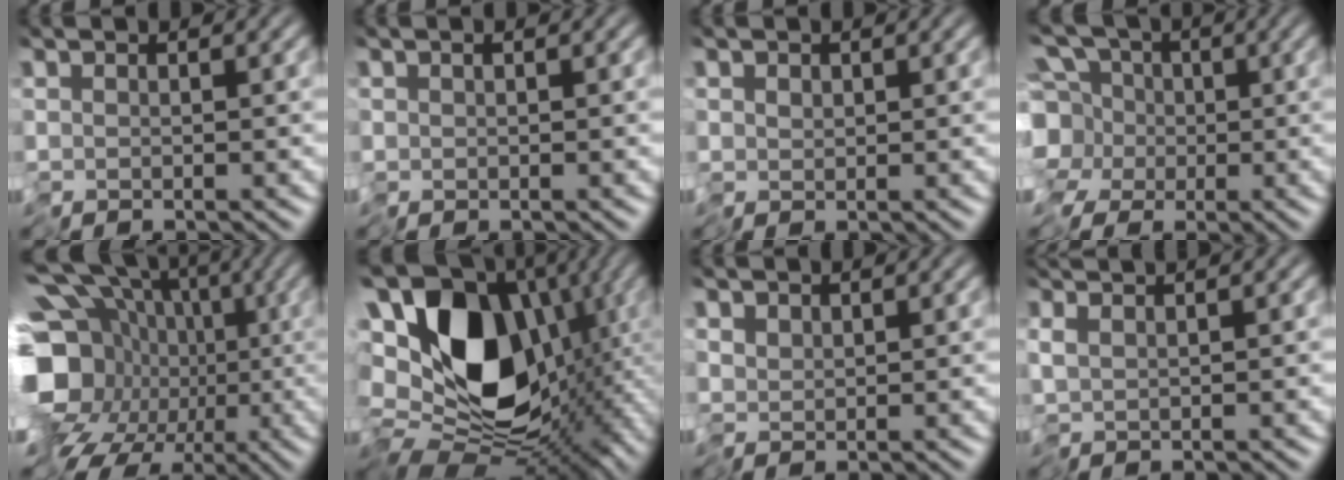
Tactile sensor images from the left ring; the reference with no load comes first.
{"total": 0.9, "force": [-0.1, 0.6, 0.6], "torque": [-0.009, 0.000, -0.003]}
{"total": 1.0, "force": [0.1, 0.7, 0.6], "torque": [-0.015, 0.000, 0.000]}
{"total": 6.0, "force": [-1.0, 5.0, 3.1], "torque": [-0.055, 0.010, -0.038]}
{"total": 20.9, "force": [-4.2, 18.2, 9.4], "torque": [-0.161, -0.006, -0.123]}
{"total": 17.5, "force": [1.8, 12.5, 12.1], "torque": [-0.156, 0.008, 0.035]}
{"total": 0.8, "force": [0.3, 0.6, 0.4], "torque": [-0.007, 0.001, 0.006]}
{"total": 1.4, "force": [0.8, -0.1, 1.1], "torque": [-0.023, 0.008, 0.017]}